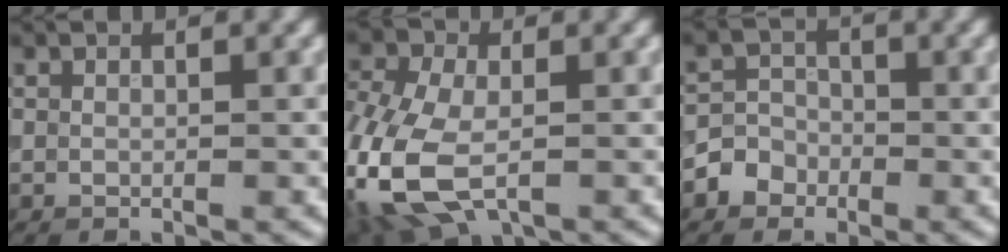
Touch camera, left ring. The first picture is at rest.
{"total": 10.3, "force": [-3.2, 6.4, 7.4], "torque": [-0.190, -0.016, -0.068]}
{"total": 2.7, "force": [-1.3, 2.3, 0.5], "torque": [0.011, 0.007, -0.032]}